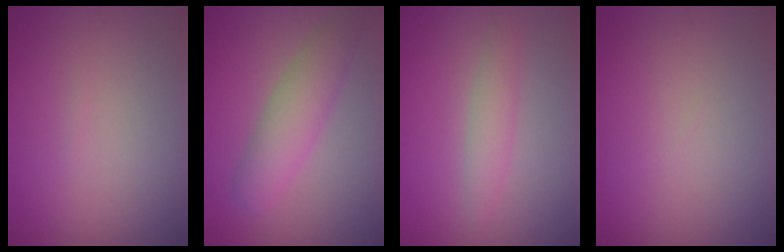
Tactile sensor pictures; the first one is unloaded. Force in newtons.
{"total": 3.7, "press": 3.7, "slide": 0.1}
{"total": 2.0, "press": 2.0, "slide": 0.0}
{"total": 0.0}